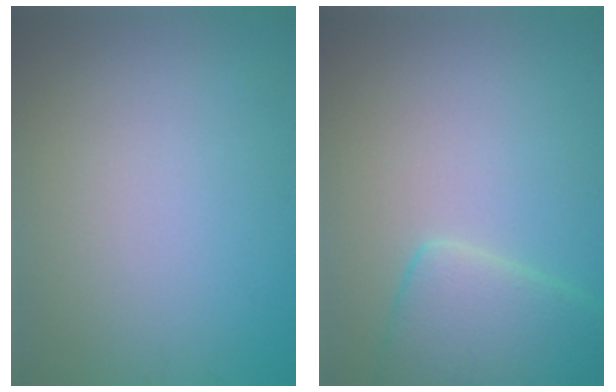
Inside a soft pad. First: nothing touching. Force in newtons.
{"total": 5.3, "press": 5.3, "slide": 0.4}